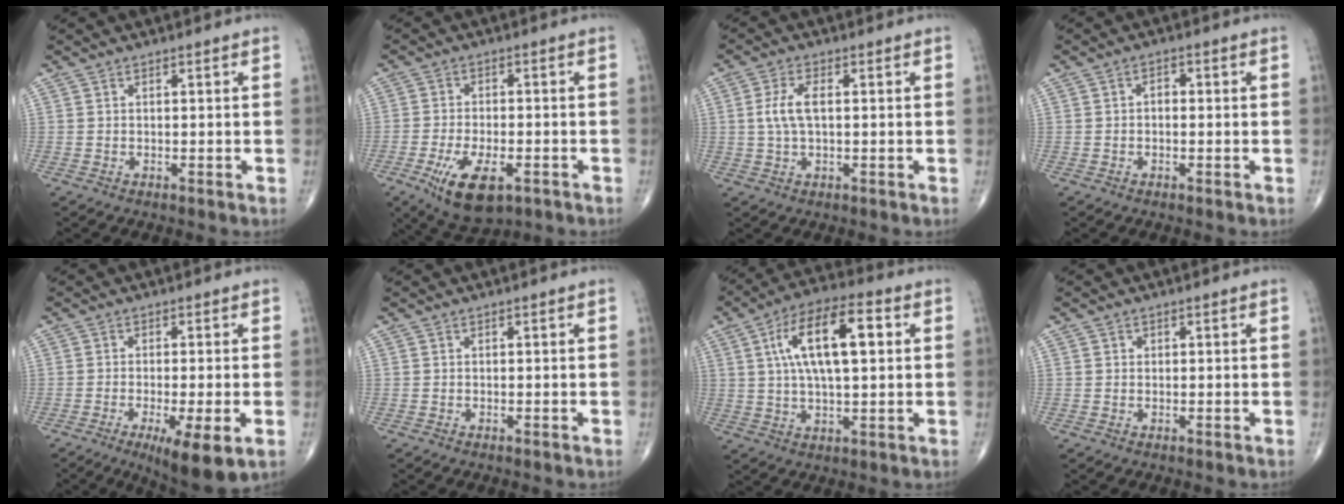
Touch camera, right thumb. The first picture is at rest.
{"total": 10.6, "force": [-4.8, 4.9, 8.1], "torque": [-0.141, 0.004, -0.072]}
{"total": 5.0, "force": [0.4, 2.2, 4.4], "torque": [-0.103, 0.006, 0.007]}
{"total": 1.6, "force": [-0.1, 1.1, 1.2], "torque": [-0.011, 0.009, -0.008]}
{"total": 9.8, "force": [-4.0, 2.0, 8.7], "torque": [-0.134, -0.016, -0.059]}
{"total": 0.0}
{"total": 15.8, "force": [3.7, 6.2, 14.0], "torque": [-0.240, 0.016, 0.059]}
{"total": 0.6, "force": [0.1, 0.6, 0.1], "torque": [0.003, 0.002, 0.002]}